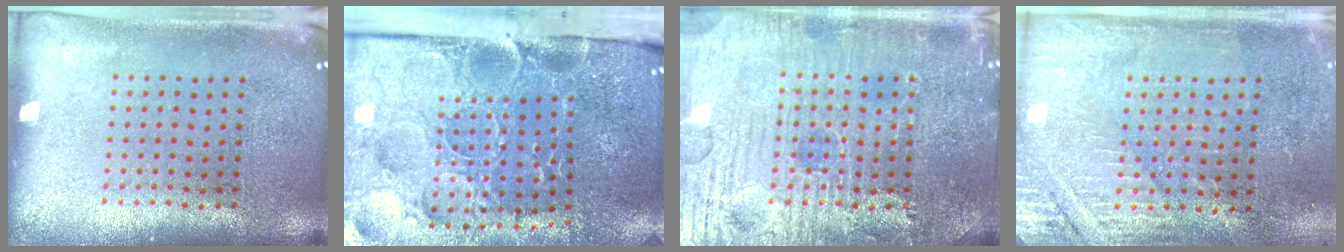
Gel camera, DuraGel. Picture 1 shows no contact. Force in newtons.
{"total": 5.4, "press": 4.1, "slide": 3.5}
{"total": 4.8, "press": 4.8, "slide": 0.5}
{"total": 2.9, "press": 2.8, "slide": 0.7}